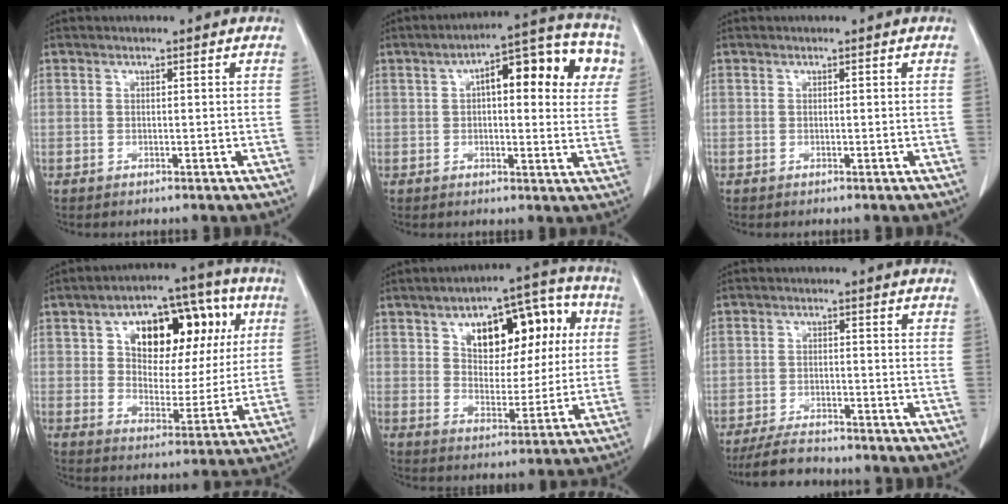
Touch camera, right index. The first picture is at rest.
{"total": 15.3, "force": [4.6, 5.0, 13.7], "torque": [-0.176, 0.040, 0.053]}
{"total": 0.0}
{"total": 18.4, "force": [6.0, 10.3, 14.0], "torque": [-0.208, 0.046, 0.094]}
{"total": 14.8, "force": [4.7, 7.9, 11.6], "torque": [-0.155, 0.040, 0.077]}
{"total": 5.7, "force": [-5.3, 1.5, 1.6], "torque": [-0.031, -0.015, -0.091]}